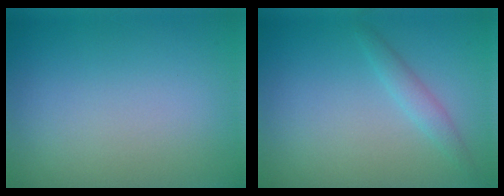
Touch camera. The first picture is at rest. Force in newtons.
{"total": 1.4, "press": 1.4, "slide": 0.0}